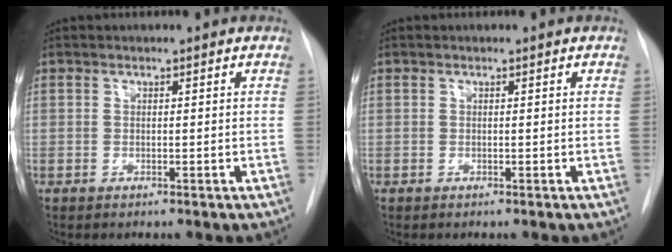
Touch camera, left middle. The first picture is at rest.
{"total": 0.0}